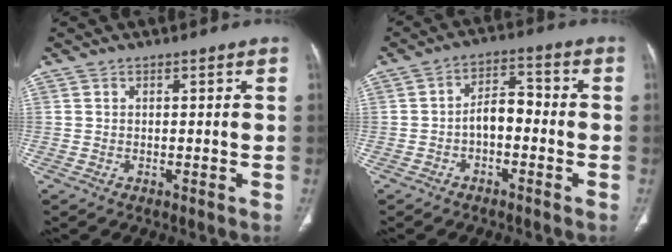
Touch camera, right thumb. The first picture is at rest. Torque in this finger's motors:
{"motor_torque": [0.86, 1.35, 0.87, -0.41, 0.02]}